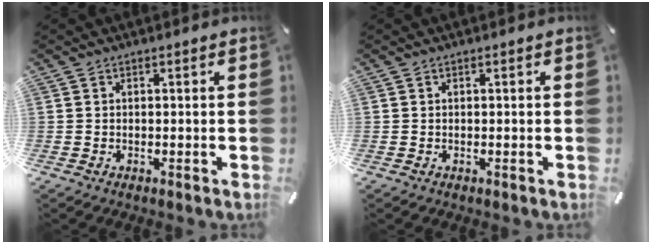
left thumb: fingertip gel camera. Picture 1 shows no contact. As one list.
[{"total": 0.0}]